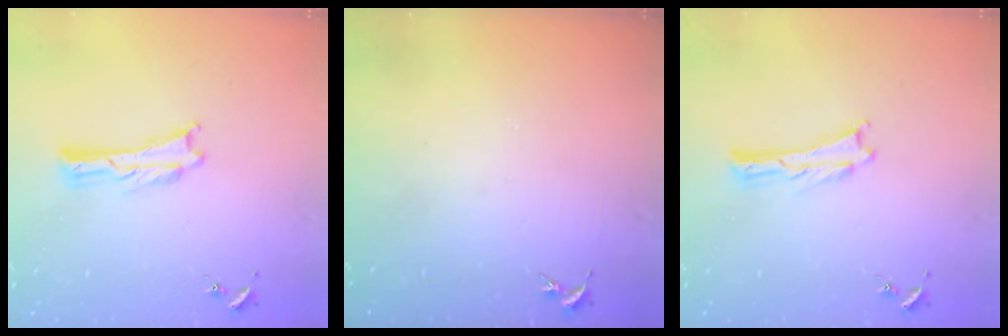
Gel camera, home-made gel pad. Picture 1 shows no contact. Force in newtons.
{"total": 0.0}
{"total": 0.0}